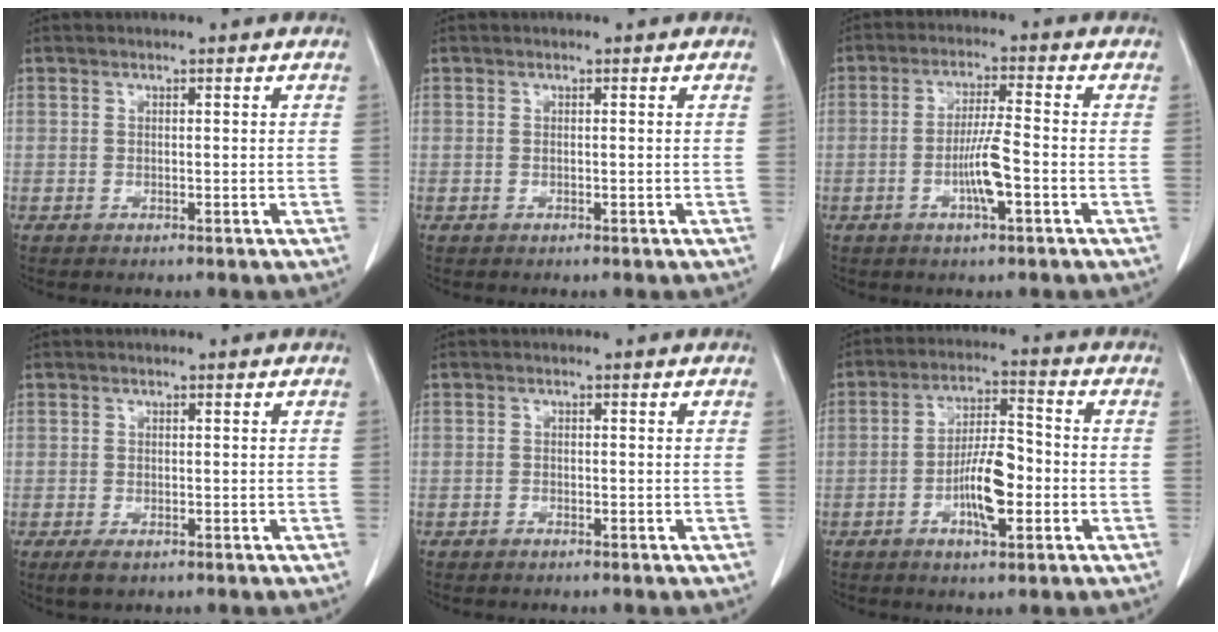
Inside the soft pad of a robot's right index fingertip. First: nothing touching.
{"total": 0.0}
{"total": 6.1, "force": [-2.0, 0.2, 5.8], "torque": [-0.114, -0.001, -0.037]}
{"total": 2.1, "force": [-1.1, 1.2, 1.3], "torque": [-0.024, -0.002, -0.012]}
{"total": 0.6, "force": [-0.6, 0.2, 0.1], "torque": [-0.004, 0.001, -0.009]}
{"total": 8.8, "force": [-2.5, 2.5, 8.0], "torque": [-0.150, 0.007, -0.045]}